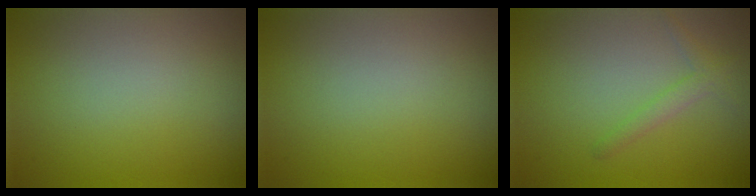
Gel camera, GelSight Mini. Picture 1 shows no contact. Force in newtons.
{"total": 0.0}
{"total": 1.5, "press": 1.5, "slide": 0.1}